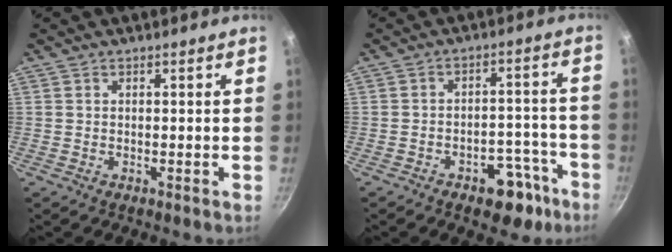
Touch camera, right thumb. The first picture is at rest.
{"total": 9.4, "force": [-5.7, 5.0, 5.6], "torque": [-0.048, 0.050, -0.077]}